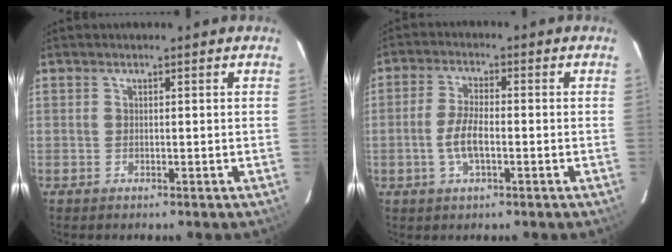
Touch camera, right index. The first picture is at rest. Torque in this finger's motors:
{"motor_torque": [0.62, -0.44, 0.44, 0.12]}